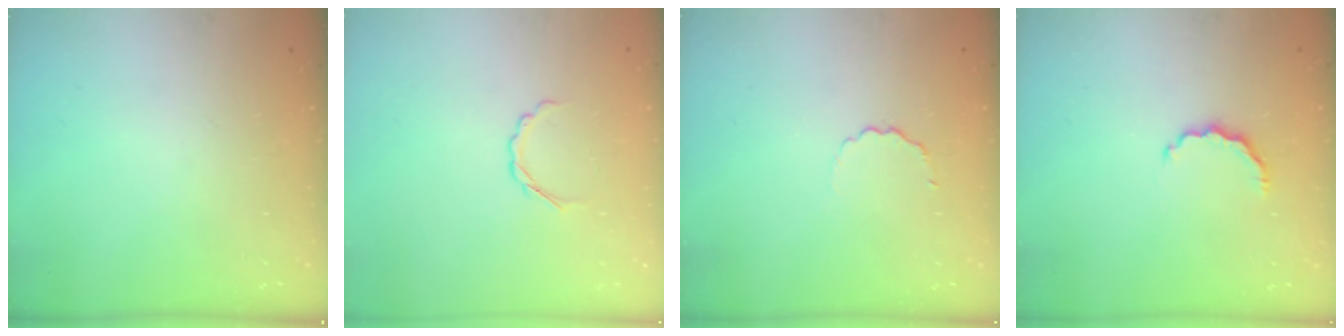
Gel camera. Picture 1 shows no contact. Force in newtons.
{"total": 3.2, "press": 3.1, "slide": 0.8}
{"total": 2.7, "press": 2.5, "slide": 0.9}
{"total": 5.2, "press": 5.2, "slide": 0.8}